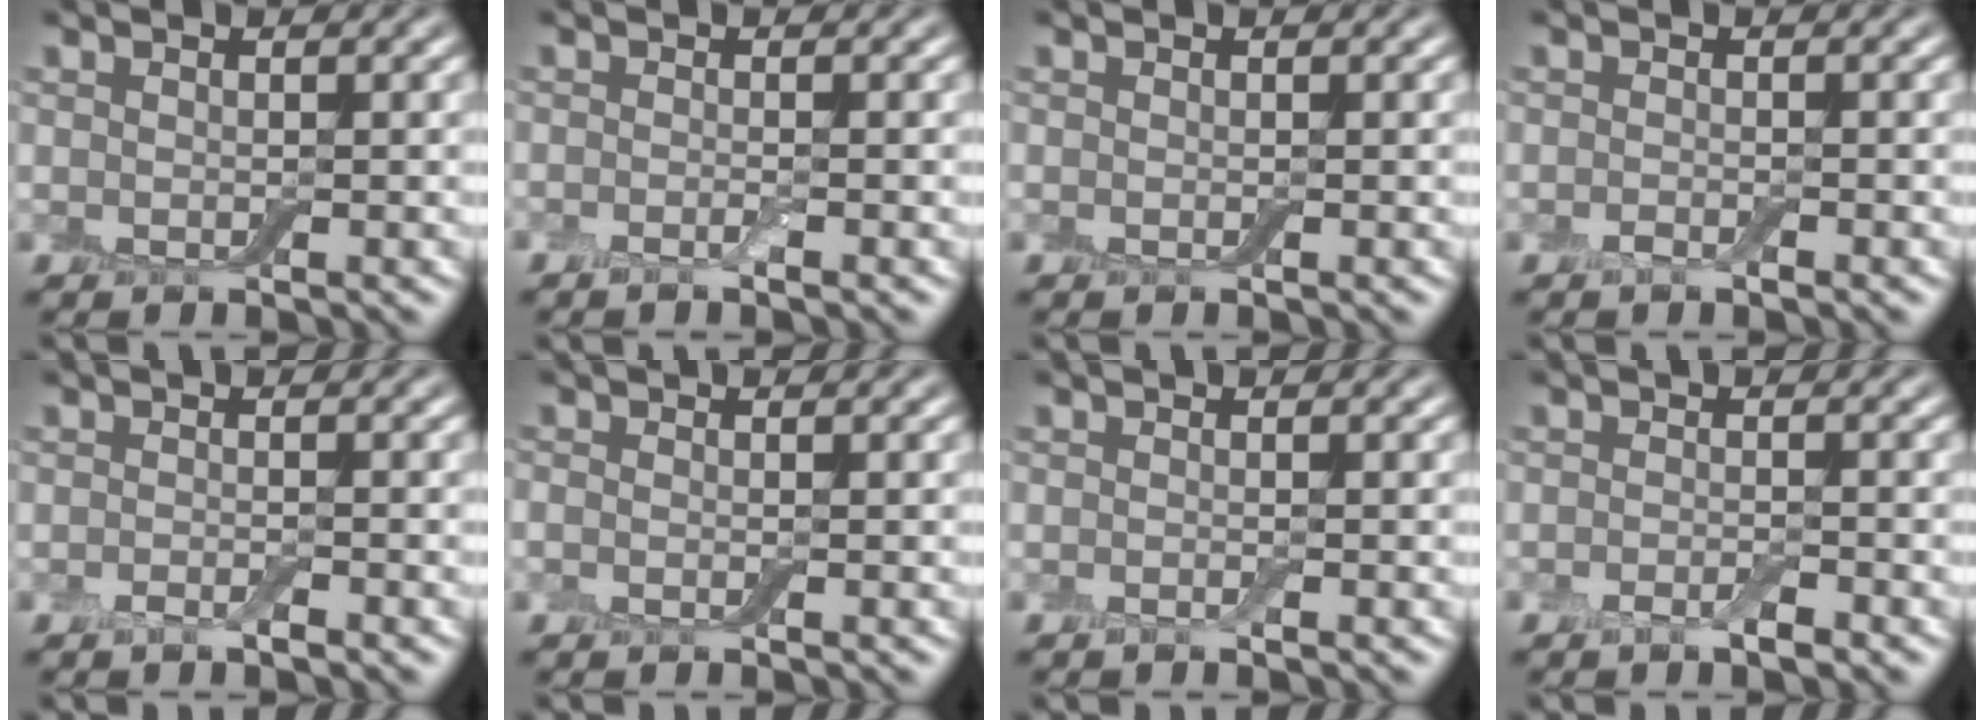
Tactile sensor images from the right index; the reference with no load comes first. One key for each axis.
{"total": 0.9, "fx": -0.5, "fy": 0.1, "fz": 0.7, "tx": -0.014, "ty": -0.004, "tz": -0.012}
{"total": 0.0}
{"total": 0.8, "fx": -0.5, "fy": 0.3, "fz": 0.5, "tx": -0.012, "ty": -0.001, "tz": -0.010}
{"total": 1.1, "fx": -0.7, "fy": 0.3, "fz": 0.8, "tx": -0.017, "ty": -0.003, "tz": -0.014}
{"total": 0.5, "fx": -0.2, "fy": 0.3, "fz": 0.4, "tx": -0.009, "ty": -0.002, "tz": -0.005}
{"total": 0.5, "fx": -0.3, "fy": 0.0, "fz": 0.4, "tx": -0.008, "ty": -0.003, "tz": -0.007}
{"total": 1.6, "fx": -1.0, "fy": 0.3, "fz": 1.2, "tx": -0.020, "ty": -0.003, "tz": -0.019}